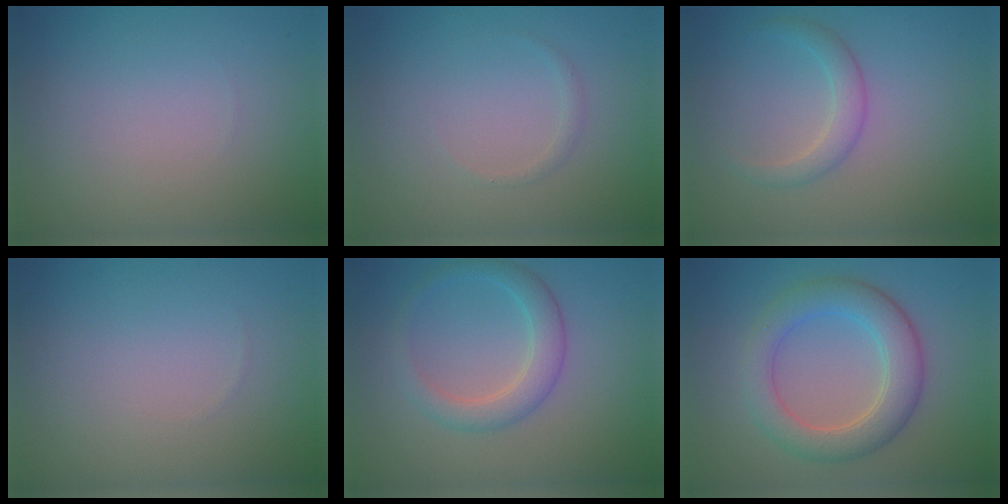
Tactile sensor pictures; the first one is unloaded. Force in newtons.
{"total": 0.6, "press": 0.6, "slide": 0.0}
{"total": 2.0, "press": 2.0, "slide": 0.0}
{"total": 0.0}
{"total": 3.0, "press": 3.0, "slide": 0.1}
{"total": 5.4, "press": 5.4, "slide": 0.2}